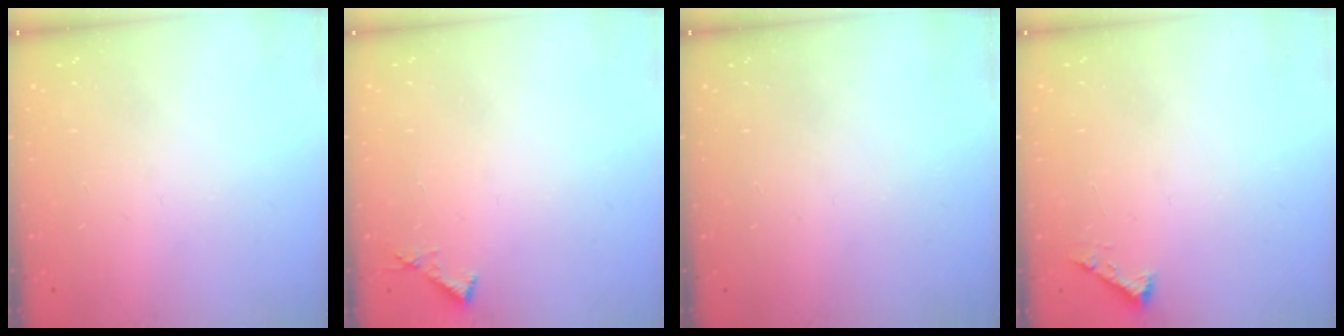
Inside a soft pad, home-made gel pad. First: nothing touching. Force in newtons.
{"total": 3.8, "press": 3.8, "slide": 0.3}
{"total": 0.0}
{"total": 2.3, "press": 2.3, "slide": 0.3}